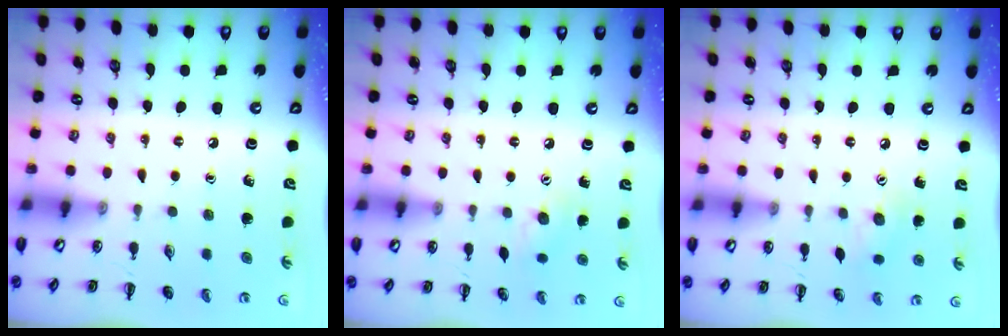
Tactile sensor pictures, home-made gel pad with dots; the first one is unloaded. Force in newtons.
{"total": 6.9, "press": 6.8, "slide": 1.4}
{"total": 6.1, "press": 6.0, "slide": 1.2}